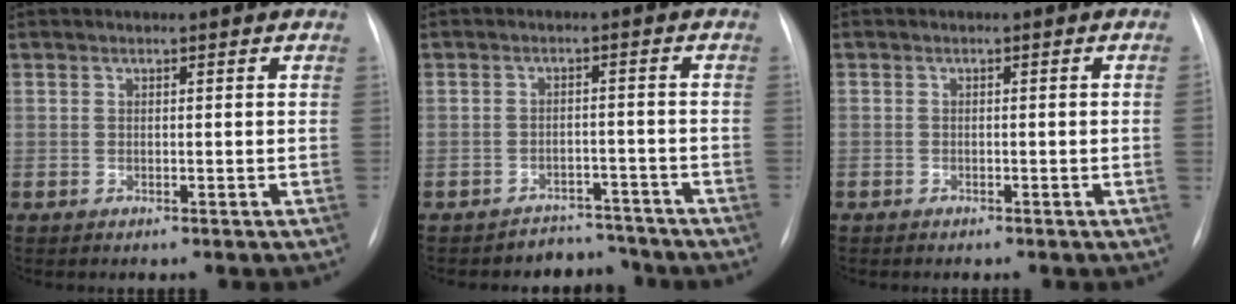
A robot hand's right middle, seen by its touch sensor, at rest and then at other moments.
{"total": 4.5, "force": [-4.0, 1.7, -1.1], "torque": [0.020, 0.023, -0.057]}
{"total": 0.7, "force": [-0.3, -0.1, 0.6], "torque": [-0.012, 0.005, -0.005]}